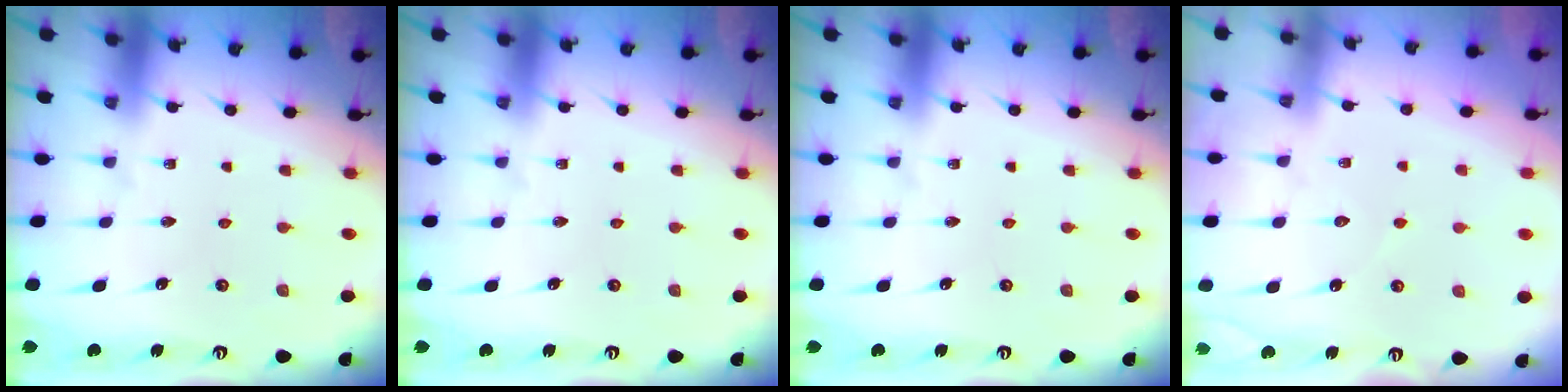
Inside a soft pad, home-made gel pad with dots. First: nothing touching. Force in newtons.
{"total": 0.0}
{"total": 0.0}
{"total": 4.1, "press": 4.1, "slide": 0.5}